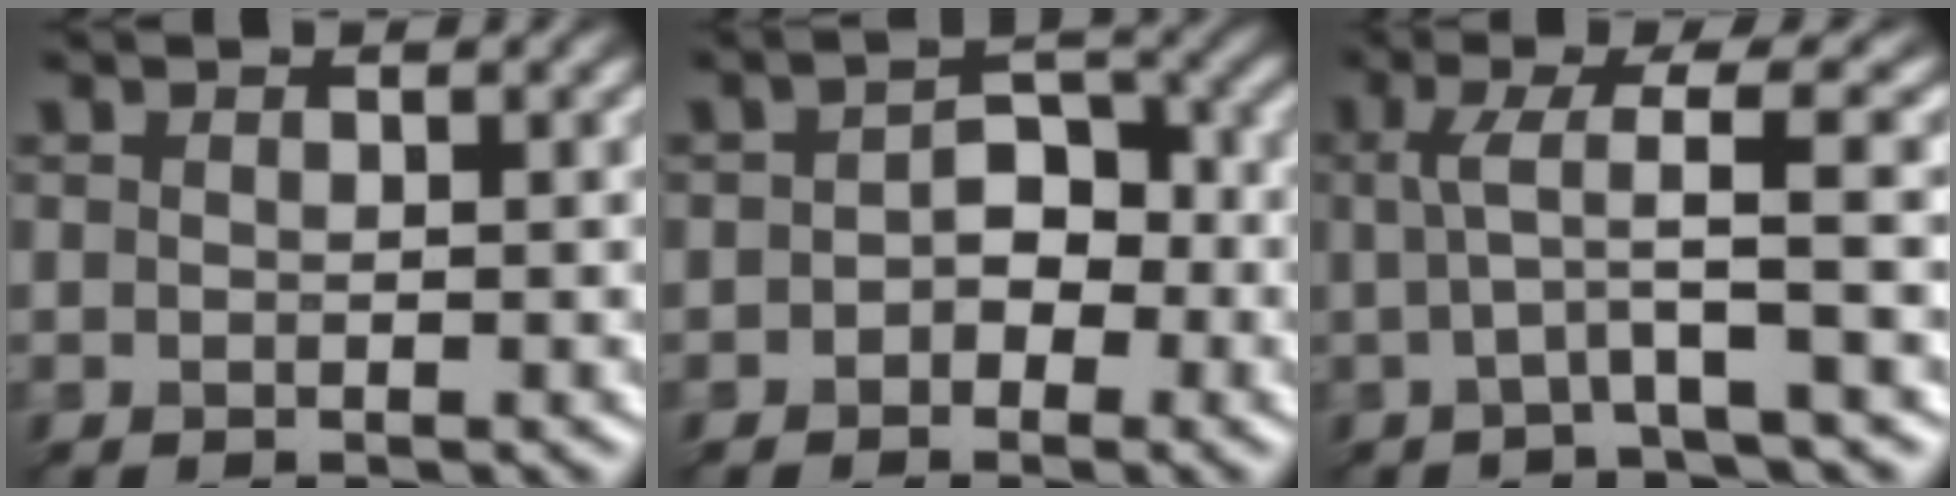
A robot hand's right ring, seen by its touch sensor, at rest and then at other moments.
{"total": 1.8, "force": [-1.1, 1.1, 0.9], "torque": [-0.028, 0.014, -0.012]}
{"total": 2.9, "force": [0.2, -0.6, 2.8], "torque": [-0.076, 0.005, 0.012]}